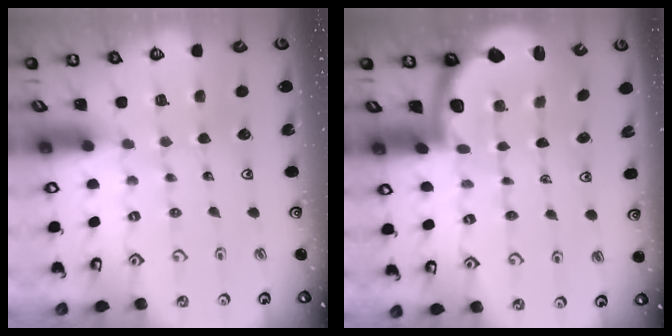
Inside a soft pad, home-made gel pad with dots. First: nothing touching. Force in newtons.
{"total": 2.2, "press": 2.1, "slide": 0.5}